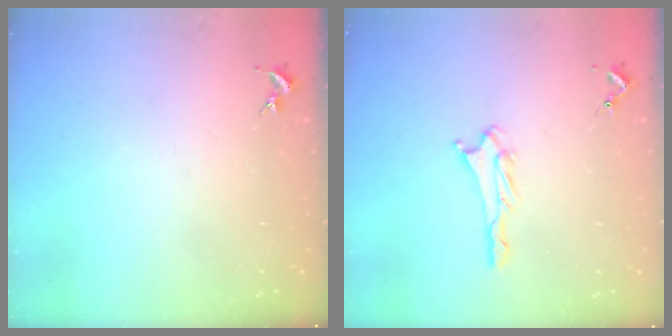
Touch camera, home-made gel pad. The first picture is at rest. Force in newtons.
{"total": 2.1, "press": 2.1, "slide": 0.3}